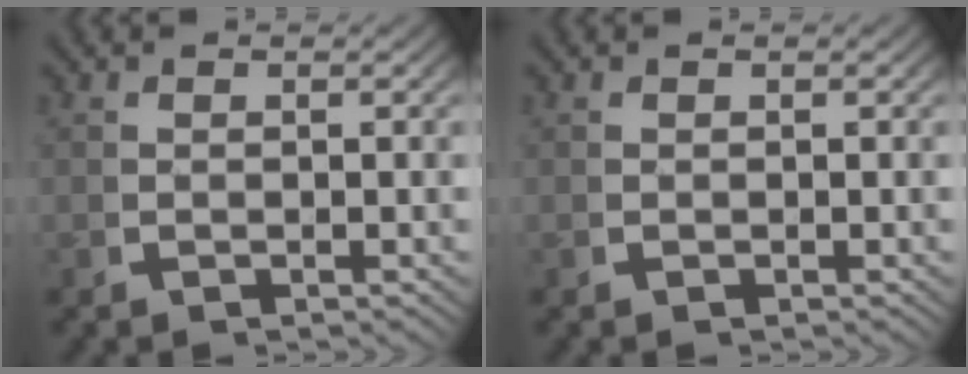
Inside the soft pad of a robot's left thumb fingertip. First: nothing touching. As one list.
[{"total": 0.0}]